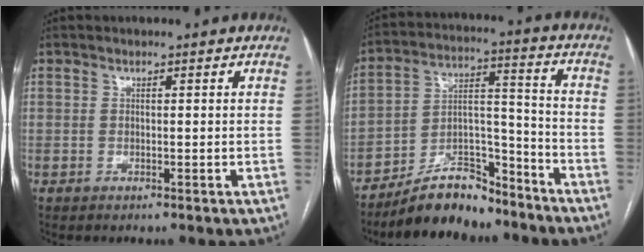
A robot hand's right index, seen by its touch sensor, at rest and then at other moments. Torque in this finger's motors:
{"motor_torque": [-0.15, -0.23, -0.04, -0.02]}